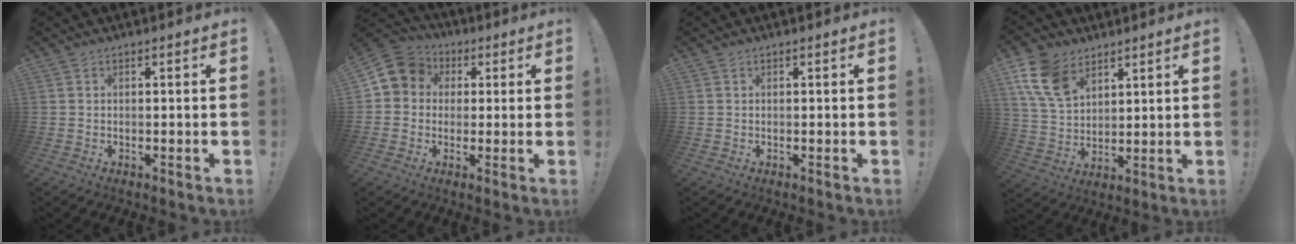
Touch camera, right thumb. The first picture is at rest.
{"total": 8.9, "force": [1.9, 8.1, 3.3], "torque": [-0.050, 0.003, 0.038]}
{"total": 0.0}
{"total": 13.2, "force": [7.6, 8.3, 6.8], "torque": [-0.132, -0.026, 0.153]}